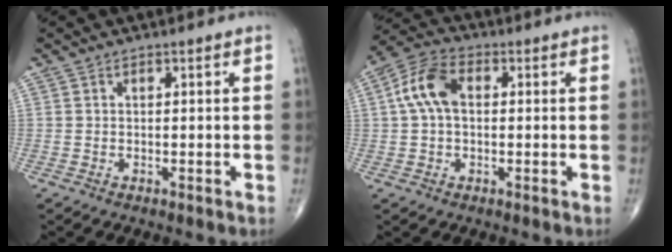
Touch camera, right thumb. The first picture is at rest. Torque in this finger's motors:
{"motor_torque": [-0.24, 0.32, 0.11, -0.09, 0.24]}